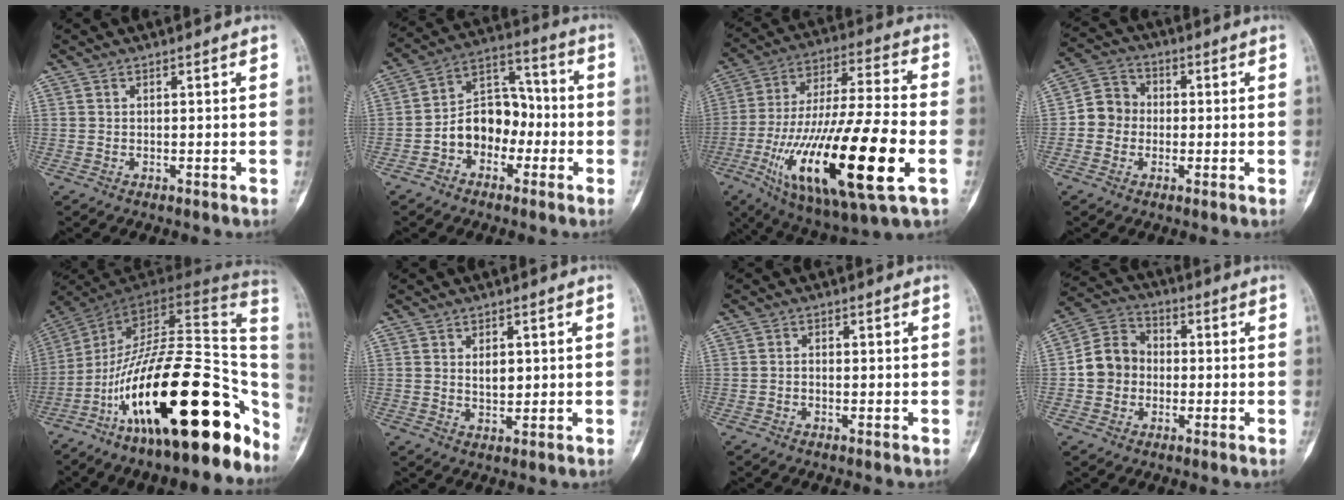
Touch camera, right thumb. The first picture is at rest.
{"total": 11.7, "force": [-3.2, 8.7, 7.1], "torque": [-0.077, 0.054, -0.065]}
{"total": 29.9, "force": [-9.2, 7.6, 27.4], "torque": [-0.536, -0.007, -0.149]}
{"total": 6.8, "force": [-0.7, 6.2, 2.6], "torque": [-0.017, 0.021, -0.028]}
{"total": 31.9, "force": [-15.1, 11.5, 25.7], "torque": [-0.311, 0.087, -0.241]}
{"total": 3.3, "force": [0.8, 2.2, 2.4], "torque": [-0.019, -0.007, 0.015]}
{"total": 1.0, "force": [-0.4, 0.8, 0.4], "torque": [0.003, 0.004, -0.010]}
{"total": 9.0, "force": [-0.9, 8.0, 4.1], "torque": [-0.051, 0.031, -0.031]}